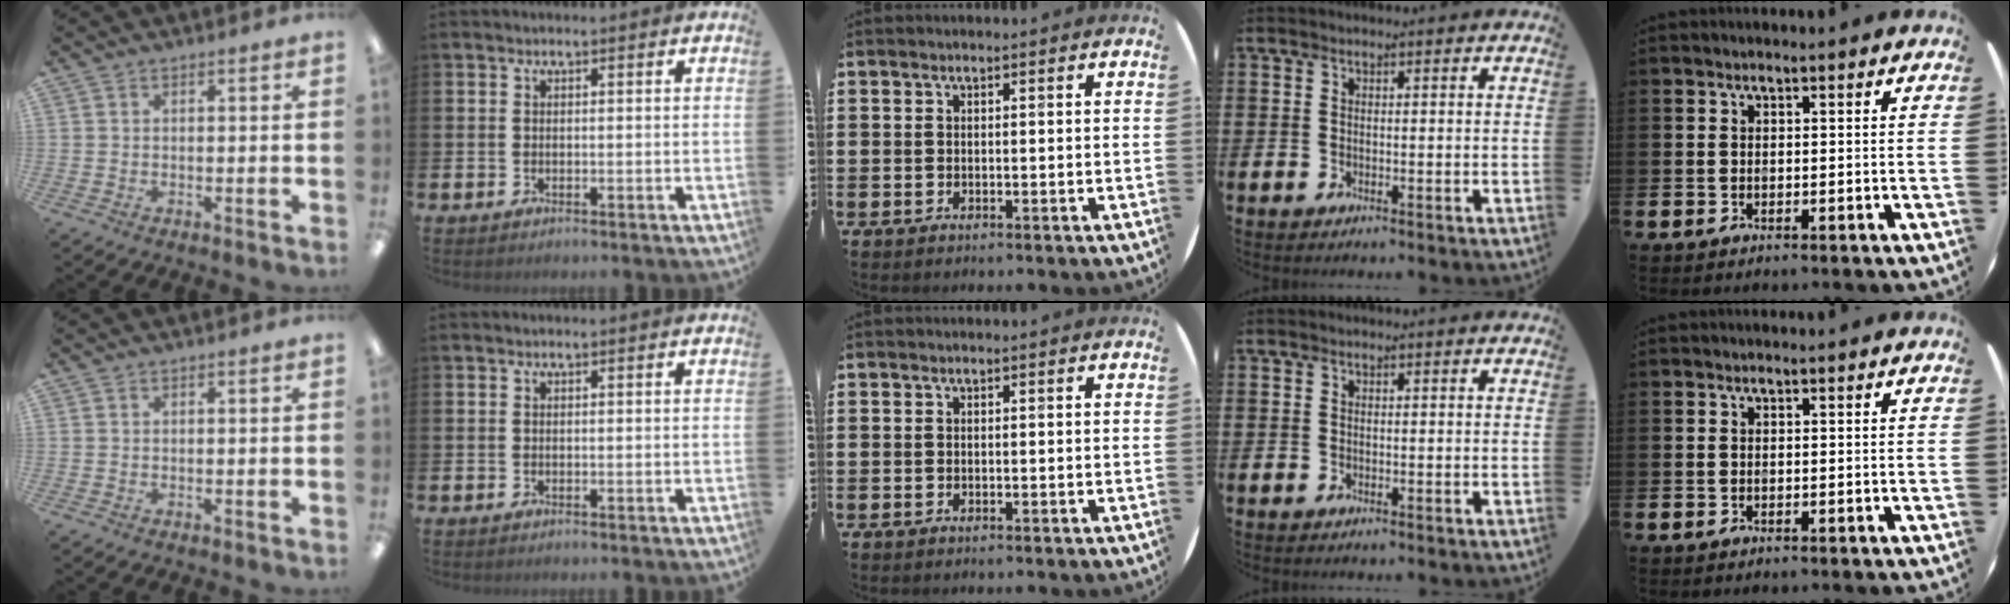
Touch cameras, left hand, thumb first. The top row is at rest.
{}